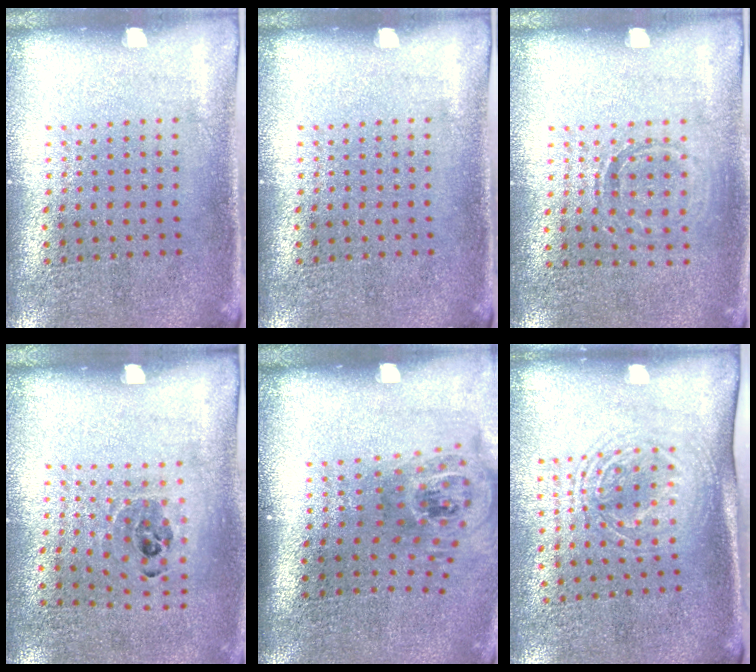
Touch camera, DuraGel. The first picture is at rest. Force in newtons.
{"total": 0.0}
{"total": 0.8, "press": 0.8, "slide": 0.3}
{"total": 0.9, "press": 0.8, "slide": 0.6}
{"total": 1.7, "press": 1.2, "slide": 1.2}
{"total": 1.7, "press": 1.4, "slide": 1.1}